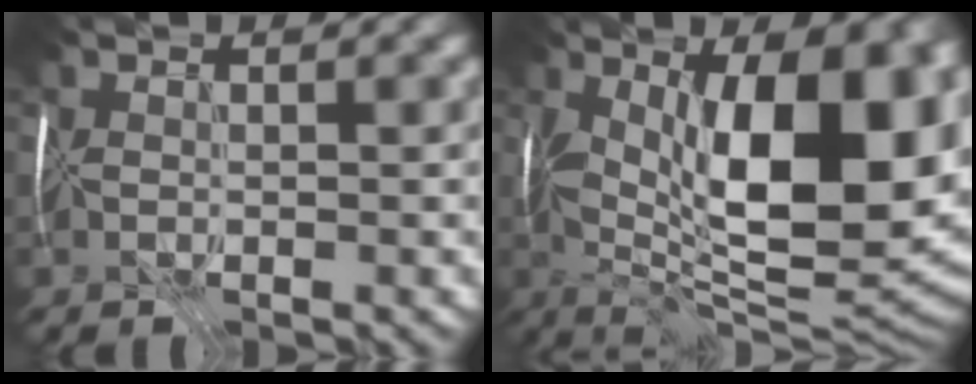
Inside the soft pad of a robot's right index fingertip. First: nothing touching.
{"total": 18.3, "force": [2.2, 8.0, 16.3], "torque": [-0.214, 0.002, 0.041]}